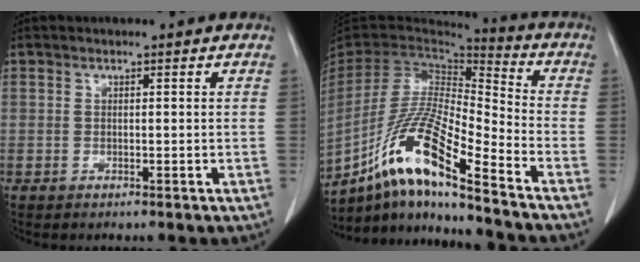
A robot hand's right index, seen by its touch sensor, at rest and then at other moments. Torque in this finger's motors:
{"motor_torque": [1.19, -0.89, 0.38, 0.21]}